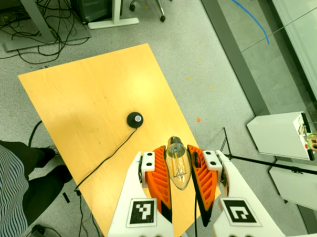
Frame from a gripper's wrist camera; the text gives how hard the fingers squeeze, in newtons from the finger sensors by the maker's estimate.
{"total": 22.2, "left": 24.9, "right": 19.5}